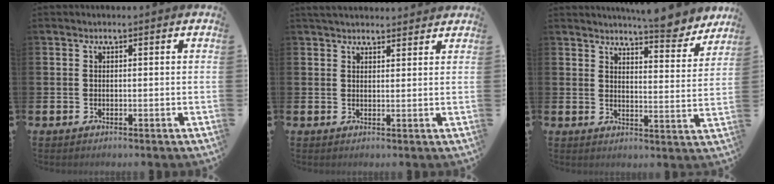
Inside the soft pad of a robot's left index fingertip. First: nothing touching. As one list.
[{"total": 3.0, "force": [2.9, 0.7, 0.4], "torque": [-0.003, -0.015, 0.051]}, {"total": 7.0, "force": [6.8, 0.5, 1.7], "torque": [-0.023, -0.049, 0.118]}]